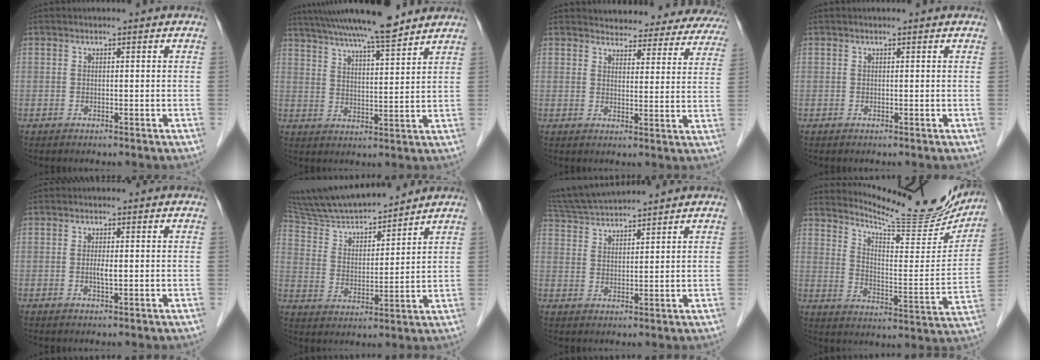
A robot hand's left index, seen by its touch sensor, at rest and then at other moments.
{"total": 15.7, "force": [13.7, 0.8, 7.5], "torque": [-0.130, 0.022, 0.212]}
{"total": 19.6, "force": [18.2, 5.8, 4.1], "torque": [-0.029, -0.035, 0.188]}
{"total": 0.0}
{"total": 1.4, "force": [-0.1, 0.2, 1.3], "torque": [-0.029, -0.001, -0.002]}
{"total": 14.9, "force": [13.8, 1.7, 5.3], "torque": [-0.100, 0.011, 0.249]}
{"total": 8.6, "force": [8.2, -0.2, 2.5], "torque": [-0.056, 0.027, 0.148]}
{"total": 17.5, "force": [16.9, 1.7, 4.3], "torque": [-0.072, -0.065, 0.226]}